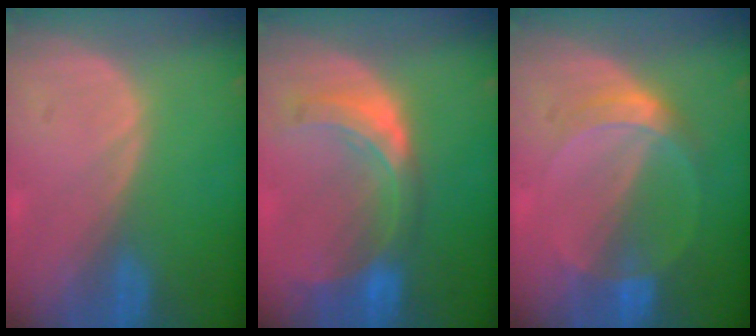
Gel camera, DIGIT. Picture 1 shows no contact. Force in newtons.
{"total": 8.2, "press": 7.2, "slide": 3.8}
{"total": 5.2, "press": 4.8, "slide": 2.0}